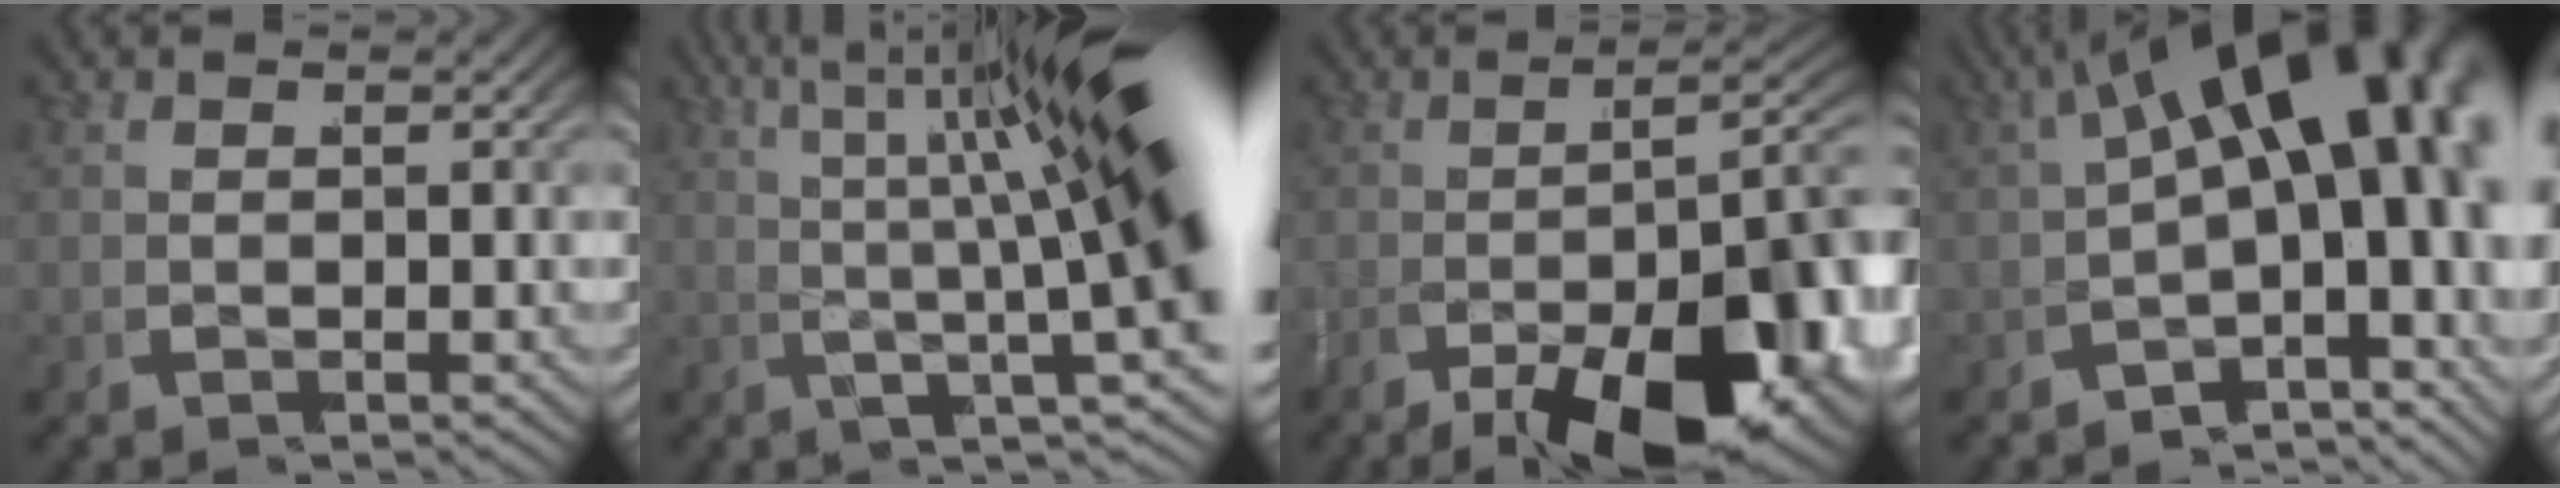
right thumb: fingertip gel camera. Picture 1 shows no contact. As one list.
[{"total": 13.2, "force": [1.4, 5.1, 12.1], "torque": [-0.161, 0.007, 0.006]}, {"total": 15.3, "force": [-4.9, 6.8, 12.7], "torque": [-0.203, -0.039, -0.068]}, {"total": 14.8, "force": [-0.5, 8.4, 12.2], "torque": [-0.162, -0.015, -0.021]}]